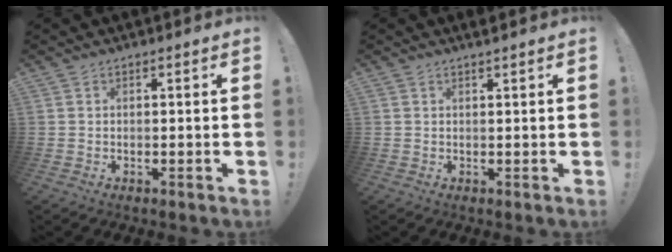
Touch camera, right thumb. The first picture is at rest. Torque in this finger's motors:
{"motor_torque": [0.18, 0.26, -0.18, -0.14, 0.00]}